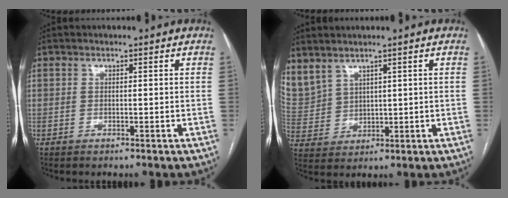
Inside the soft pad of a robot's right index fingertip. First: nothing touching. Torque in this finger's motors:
{"motor_torque": [-0.24, 0.39, 0.00, 0.01]}